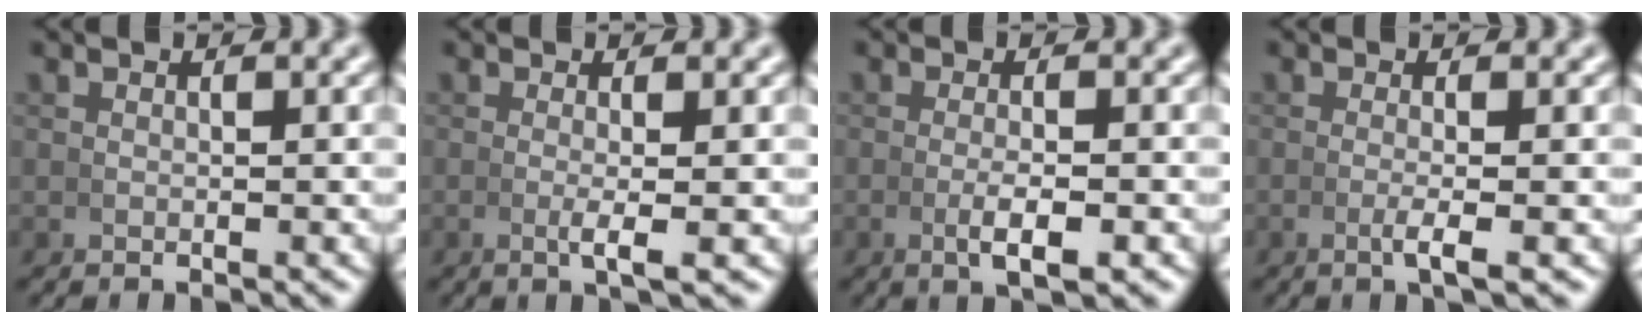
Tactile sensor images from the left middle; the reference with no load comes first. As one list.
[{"total": 1.8, "force": [-0.3, 0.1, 1.8], "torque": [-0.040, -0.009, -0.003]}, {"total": 2.9, "force": [-1.1, 0.7, 2.6], "torque": [-0.050, -0.005, -0.015]}, {"total": 2.0, "force": [-0.7, 0.1, 1.8], "torque": [-0.041, -0.007, -0.011]}]